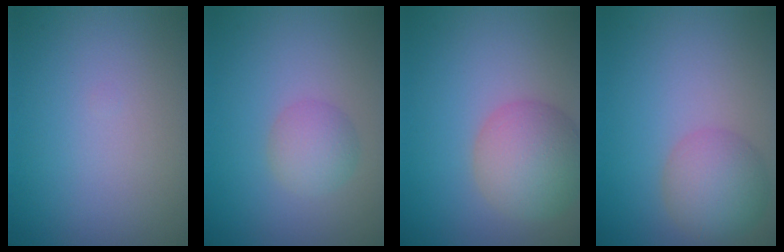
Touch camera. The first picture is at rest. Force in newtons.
{"total": 2.5, "press": 2.5, "slide": 0.1}
{"total": 5.6, "press": 5.6, "slide": 0.4}
{"total": 4.2, "press": 4.2, "slide": 0.2}